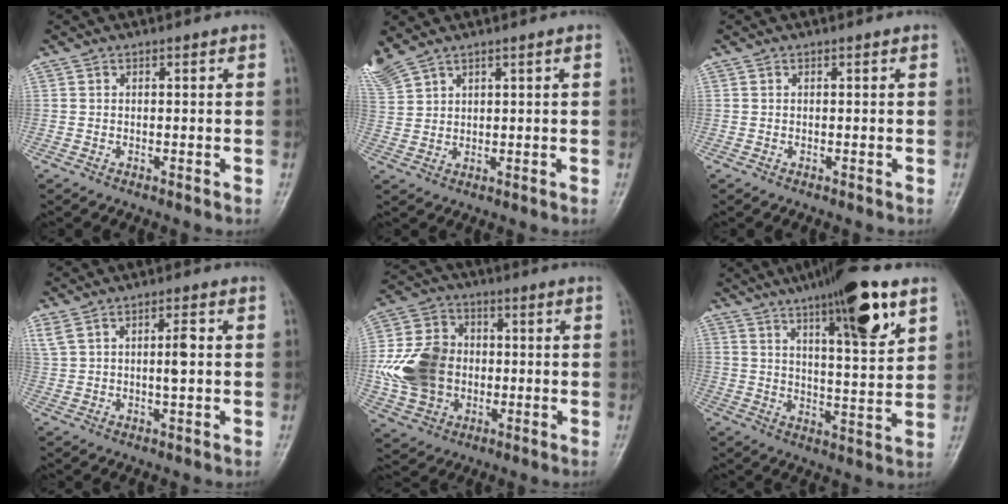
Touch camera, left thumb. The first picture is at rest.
{"total": 6.0, "force": [4.6, 2.3, 3.1], "torque": [-0.086, 0.003, 0.114]}
{"total": 0.0}
{"total": 5.8, "force": [1.4, 2.1, 5.2], "torque": [-0.106, 0.012, 0.032]}
{"total": 15.0, "force": [-0.8, 12.2, 8.6], "torque": [-0.142, 0.016, -0.013]}
{"total": 16.6, "force": [9.2, 3.7, 13.3], "torque": [-0.185, -0.038, 0.142]}